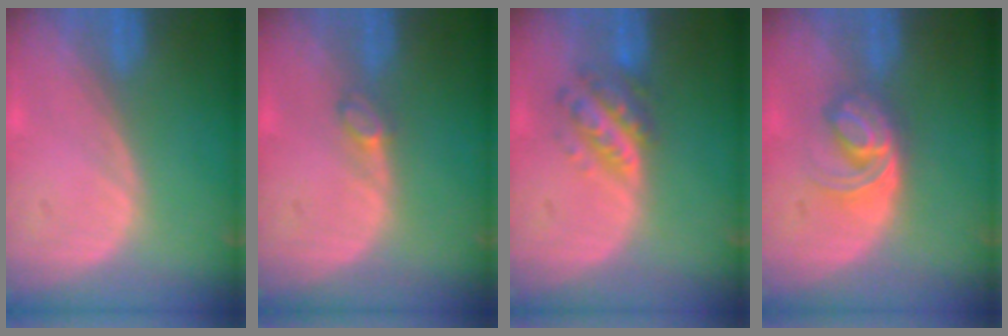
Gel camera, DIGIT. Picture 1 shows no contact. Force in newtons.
{"total": 1.6, "press": 1.6, "slide": 0.2}
{"total": 5.8, "press": 5.3, "slide": 2.3}
{"total": 5.9, "press": 5.1, "slide": 3.1}